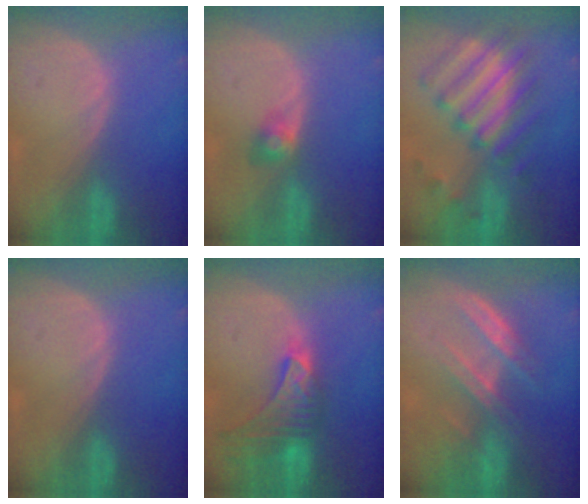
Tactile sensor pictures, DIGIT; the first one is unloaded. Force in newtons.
{"total": 2.7, "press": 2.7, "slide": 0.0}
{"total": 10.6, "press": 10.2, "slide": 3.1}
{"total": 0.0}
{"total": 9.4, "press": 8.4, "slide": 4.3}
{"total": 7.1, "press": 6.5, "slide": 3.0}